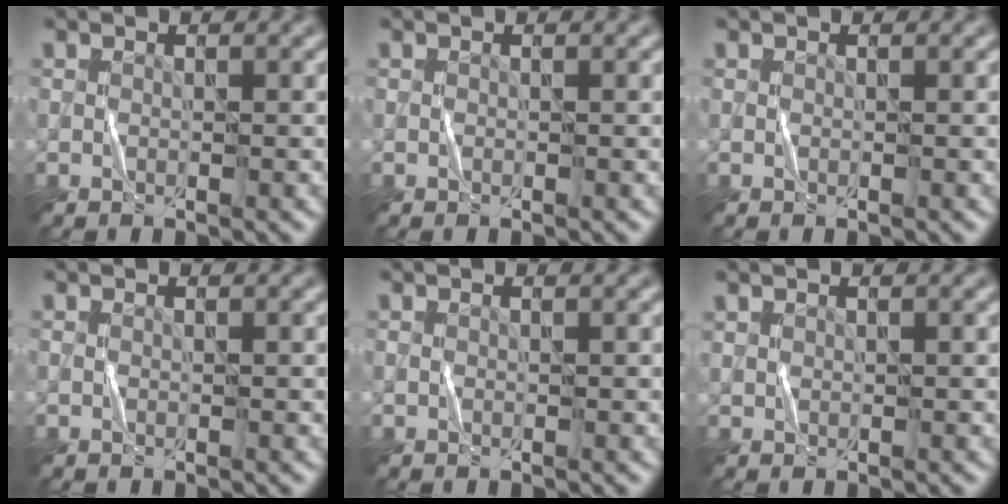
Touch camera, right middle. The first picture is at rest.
{"total": 0.0}
{"total": 0.0}
{"total": 0.0}
{"total": 0.0}
{"total": 0.6, "force": [0.6, 0.2, 0.1], "torque": [-0.005, 0.002, 0.017]}